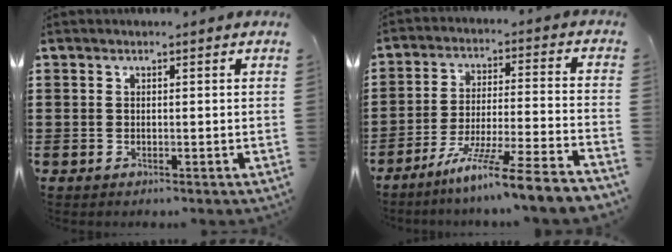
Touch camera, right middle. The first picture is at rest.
{"total": 10.3, "force": [-8.5, -1.2, 5.6], "torque": [-0.100, -0.003, -0.168]}